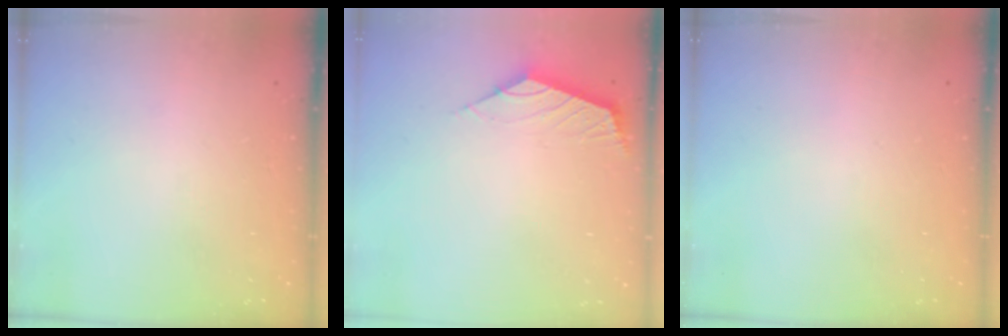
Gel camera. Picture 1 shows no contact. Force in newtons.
{"total": 2.4, "press": 2.3, "slide": 0.6}
{"total": 0.0}